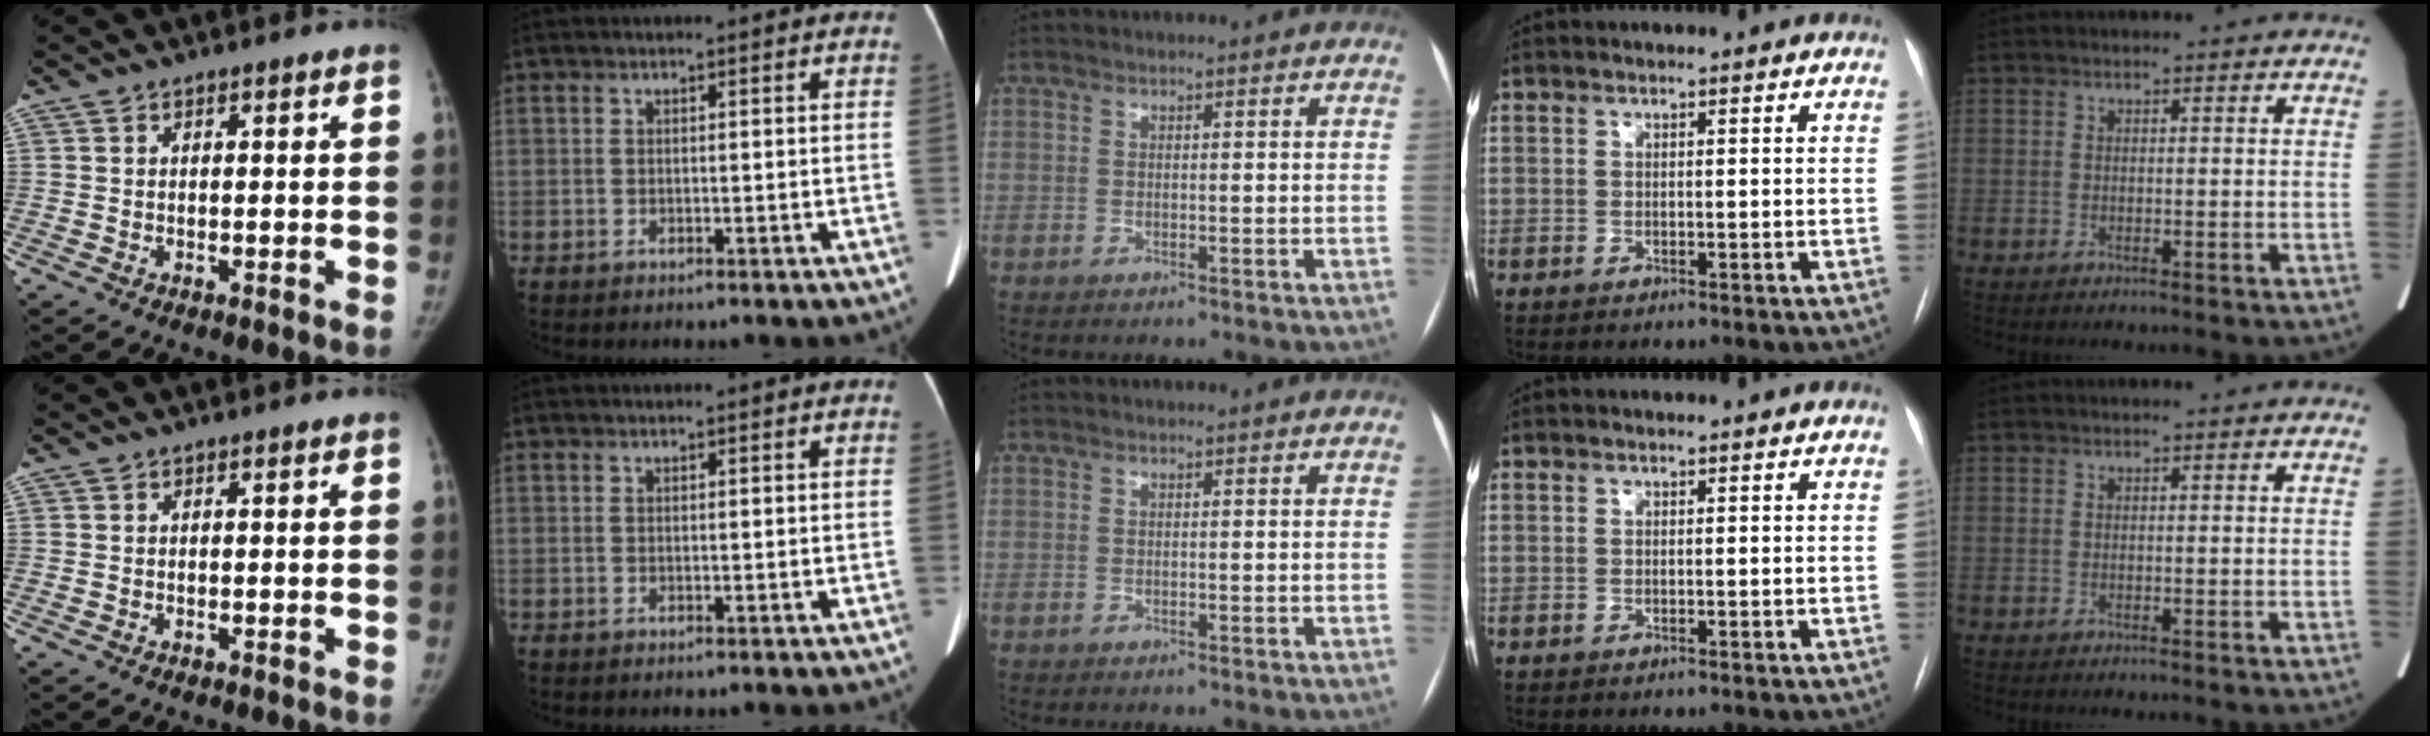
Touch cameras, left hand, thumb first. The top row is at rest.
{}